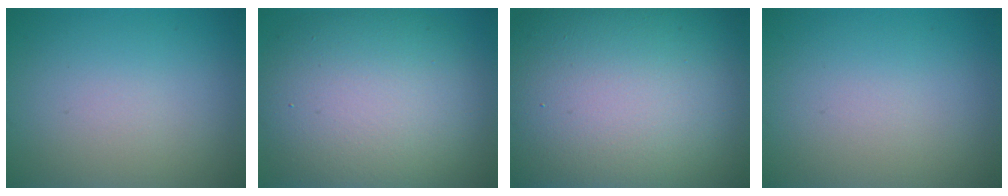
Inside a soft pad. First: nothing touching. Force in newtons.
{"total": 12.3, "press": 12.3, "slide": 0.8}
{"total": 22.5, "press": 22.5, "slide": 1.3}
{"total": 0.0}